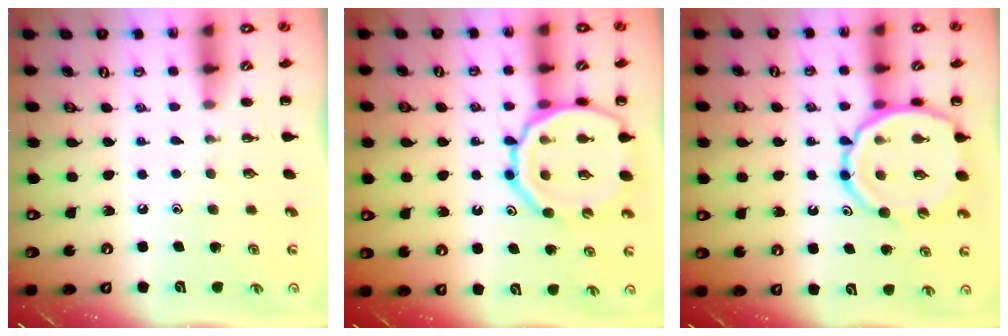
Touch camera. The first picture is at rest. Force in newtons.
{"total": 17.4, "press": 17.3, "slide": 2.5}
{"total": 12.2, "press": 11.7, "slide": 3.1}